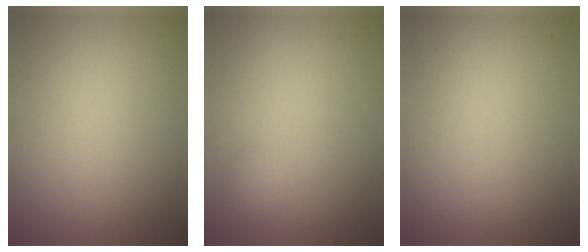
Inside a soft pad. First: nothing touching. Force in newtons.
{"total": 0.7, "press": 0.7, "slide": 0.0}
{"total": 0.0}